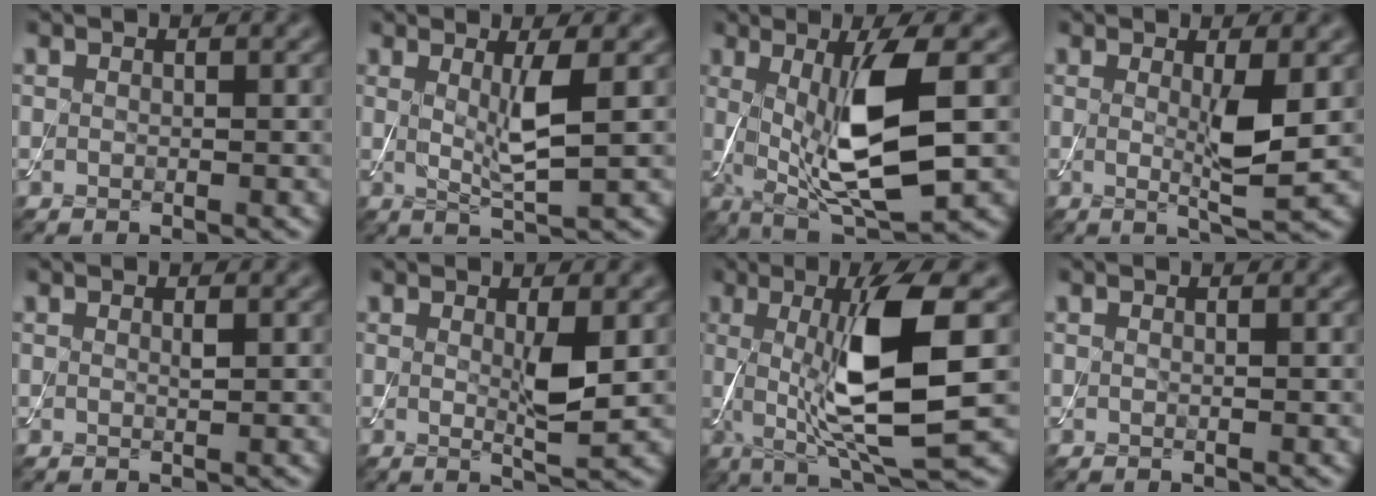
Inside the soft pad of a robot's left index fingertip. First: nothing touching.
{"total": 3.5, "force": [0.8, 0.6, 3.4], "torque": [-0.063, -0.014, 0.016]}
{"total": 9.9, "force": [0.5, 2.7, 9.5], "torque": [-0.166, -0.011, 0.016]}
{"total": 3.8, "force": [0.2, 0.5, 3.8], "torque": [-0.068, -0.011, 0.007]}
{"total": 0.5, "force": [0.2, 0.1, 0.5], "torque": [-0.007, 0.000, 0.003]}
{"total": 3.0, "force": [0.4, 0.5, 2.9], "torque": [-0.055, -0.009, 0.009]}
{"total": 10.5, "force": [0.4, 2.1, 10.2], "torque": [-0.166, -0.006, 0.016]}
{"total": 0.0}